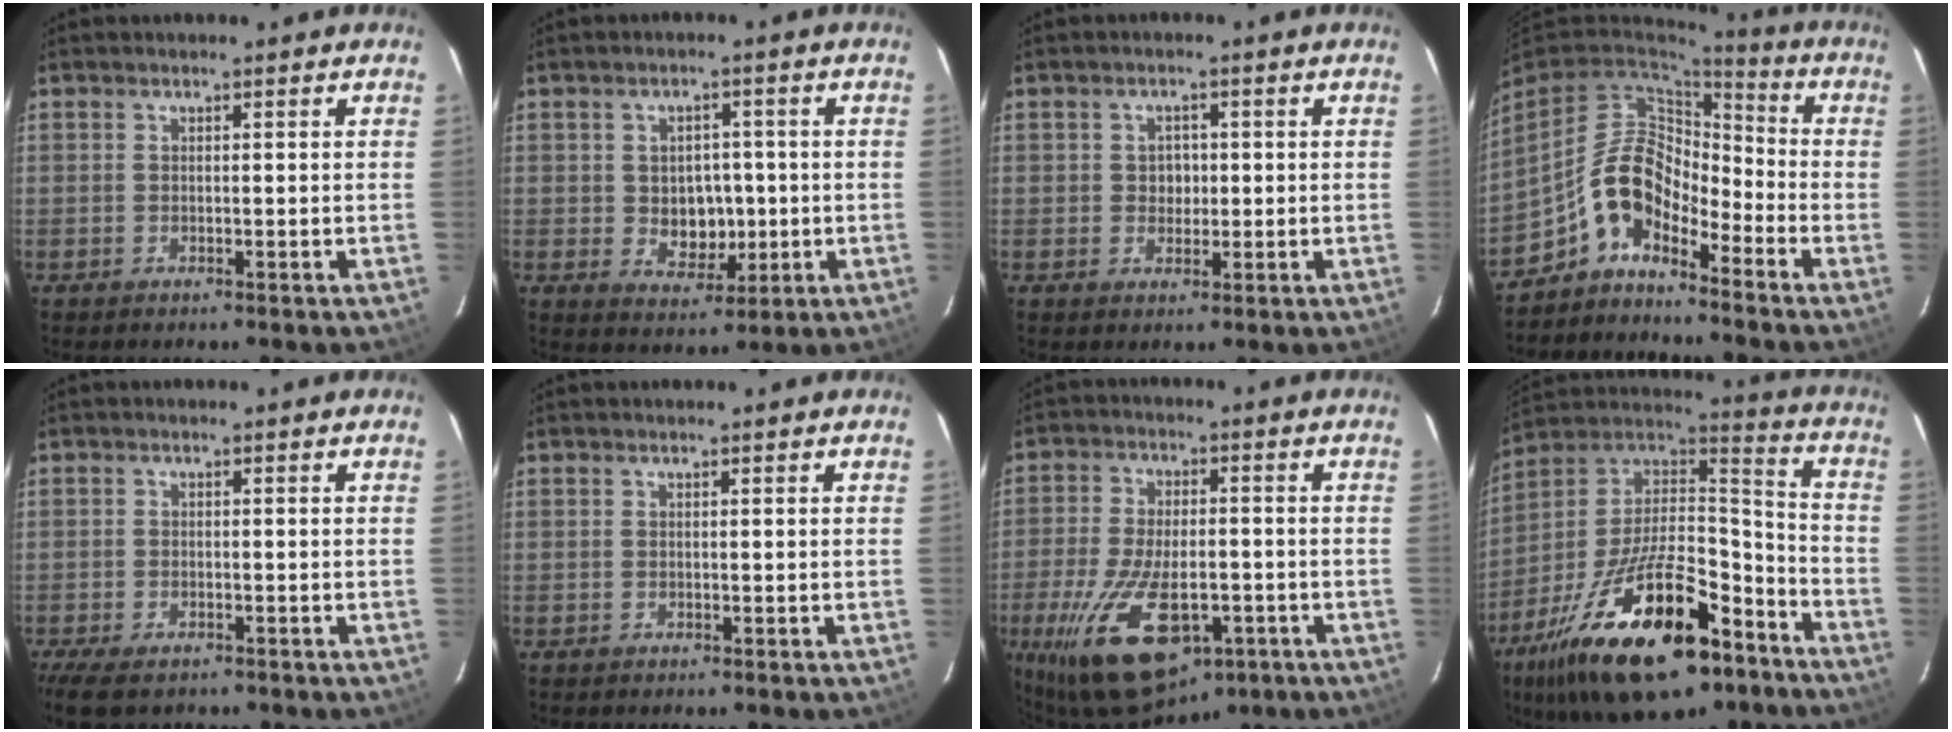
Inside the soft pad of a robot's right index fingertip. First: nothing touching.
{"total": 6.4, "force": [-0.3, 5.3, 3.5], "torque": [-0.063, 0.002, 0.010]}
{"total": 2.8, "force": [0.1, 2.5, 1.2], "torque": [-0.018, 0.007, 0.002]}
{"total": 9.2, "force": [-5.9, 4.5, 5.4], "torque": [-0.108, 0.028, -0.124]}
{"total": 6.9, "force": [-5.1, 2.8, 3.7], "torque": [-0.093, -0.026, -0.091]}
{"total": 0.0}
{"total": 18.7, "force": [-8.2, 9.0, 14.1], "torque": [-0.284, -0.030, -0.126]}
{"total": 29.0, "force": [-16.2, 12.3, 20.6], "torque": [-0.387, -0.008, -0.256]}